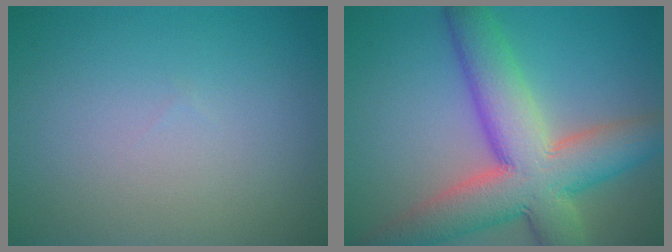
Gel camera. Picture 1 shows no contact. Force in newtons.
{"total": 10.8, "press": 10.7, "slide": 1.0}